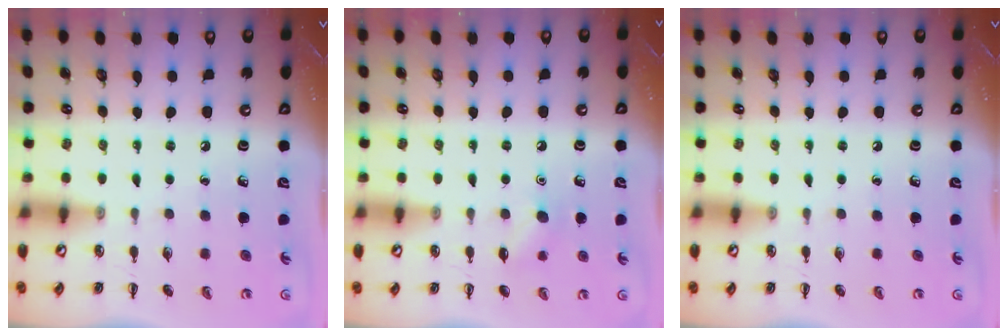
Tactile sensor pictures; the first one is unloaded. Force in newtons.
{"total": 7.1, "press": 7.0, "slide": 1.5}
{"total": 0.0}